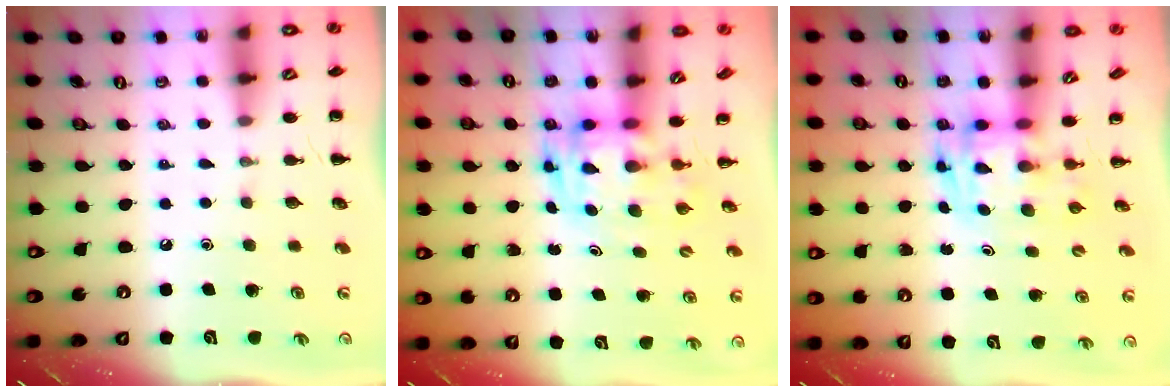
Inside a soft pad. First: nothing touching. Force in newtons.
{"total": 3.0, "press": 3.0, "slide": 0.6}
{"total": 3.6, "press": 3.5, "slide": 0.6}